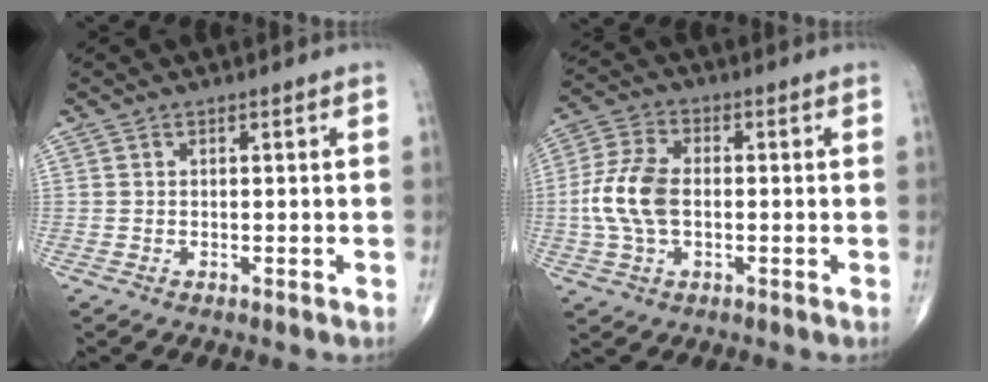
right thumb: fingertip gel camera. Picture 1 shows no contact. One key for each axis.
{"total": 10.0, "fx": -0.7, "fy": 5.9, "fz": 8.1, "tx": -0.176, "ty": 0.016, "tz": -0.018}